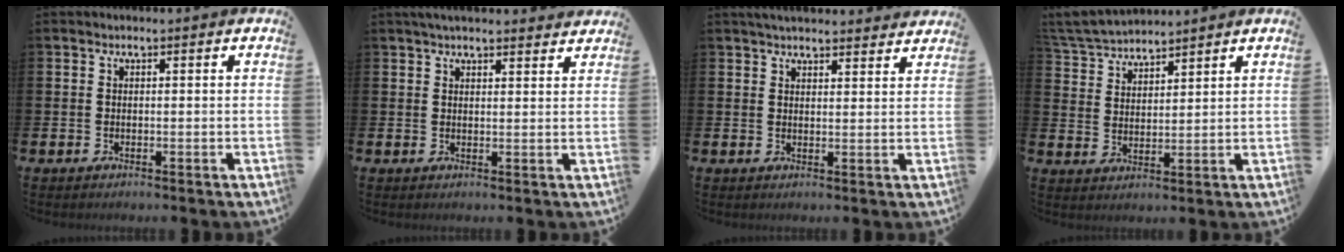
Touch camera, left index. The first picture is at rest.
{"total": 3.2, "force": [3.0, 0.6, 0.8], "torque": [-0.019, -0.008, 0.055]}
{"total": 3.9, "force": [3.8, 0.6, 0.7], "torque": [-0.018, -0.014, 0.070]}
{"total": 5.0, "force": [4.9, 0.7, 0.3], "torque": [-0.030, -0.023, 0.090]}